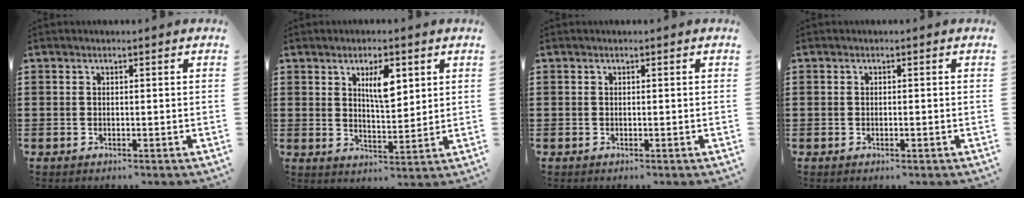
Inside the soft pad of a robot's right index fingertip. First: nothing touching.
{"total": 5.5, "force": [2.5, 2.1, 4.5], "torque": [-0.072, -0.002, 0.037]}
{"total": 0.0}
{"total": 0.5, "force": [-0.2, 0.2, 0.5], "torque": [-0.010, -0.002, -0.002]}